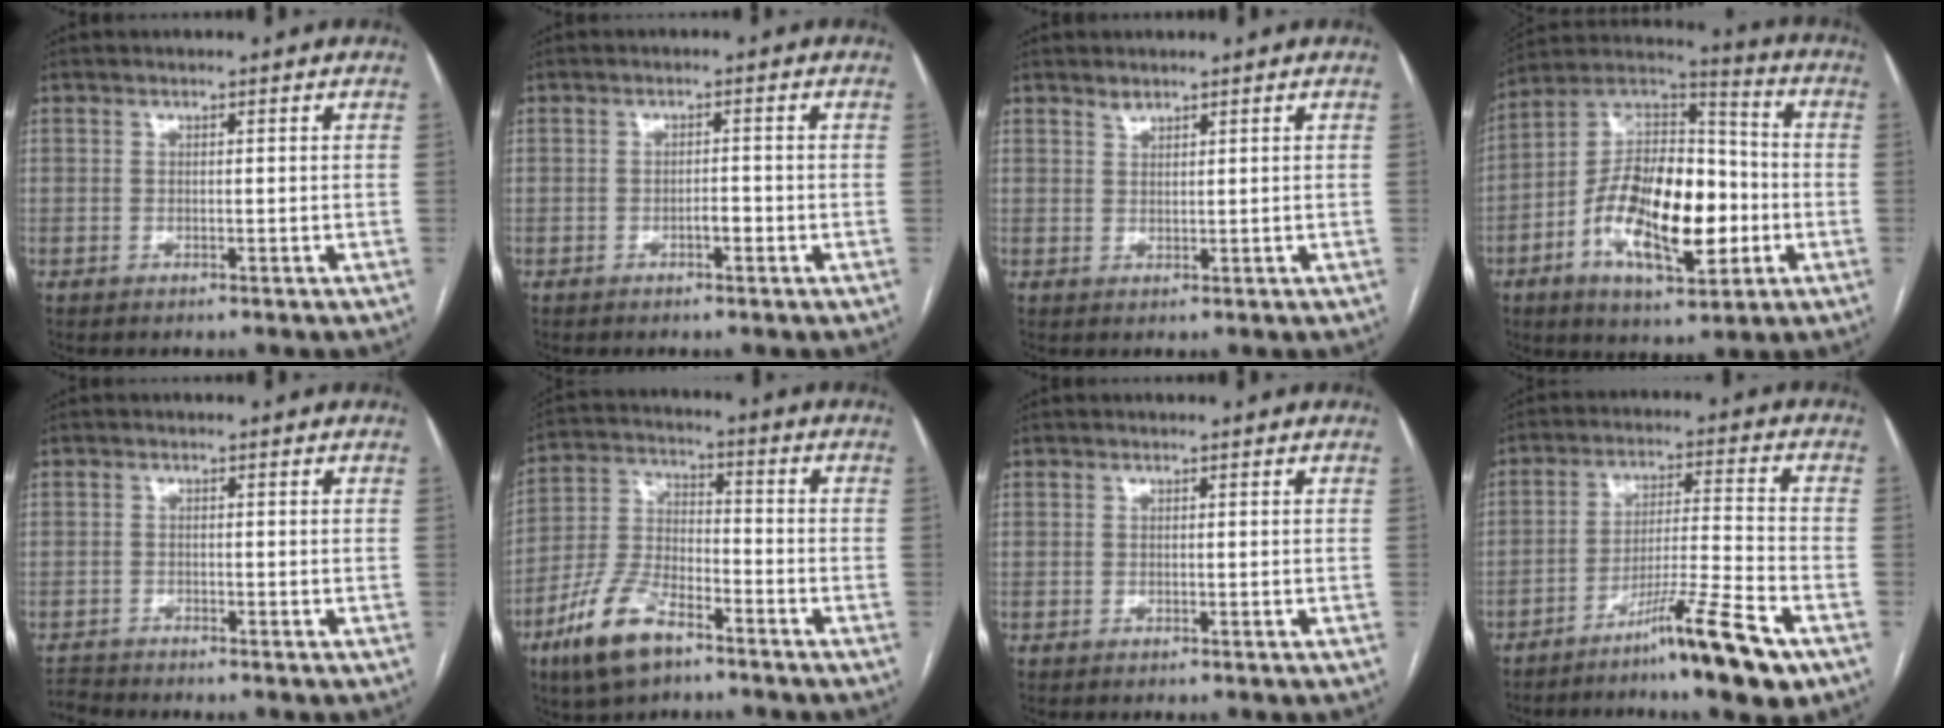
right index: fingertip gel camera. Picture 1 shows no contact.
{"total": 1.6, "force": [-0.8, 0.5, 1.3], "torque": [-0.019, 0.003, -0.014]}
{"total": 1.2, "force": [1.2, 0.4, 0.2], "torque": [-0.001, -0.003, 0.021]}
{"total": 18.6, "force": [-4.9, 7.6, 16.3], "torque": [-0.297, 0.022, -0.080]}
{"total": 2.2, "force": [-2.1, 0.1, -0.7], "torque": [0.012, -0.014, -0.038]}
{"total": 11.8, "force": [-7.4, 4.9, 7.8], "torque": [-0.173, -0.003, -0.143]}
{"total": 0.0}
{"total": 11.9, "force": [-7.6, -0.4, 9.2], "torque": [-0.151, -0.014, -0.132]}